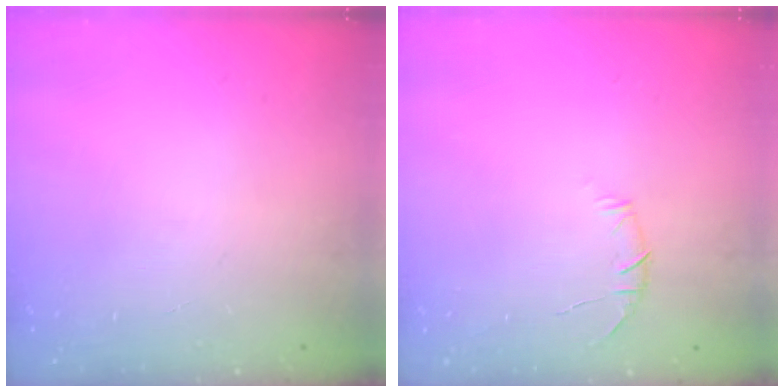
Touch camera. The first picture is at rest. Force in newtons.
{"total": 6.0, "press": 5.8, "slide": 1.5}